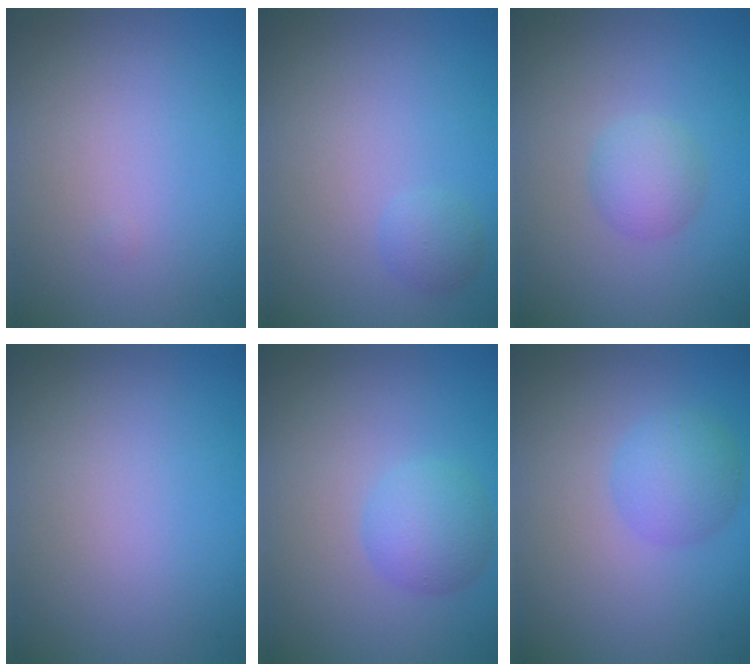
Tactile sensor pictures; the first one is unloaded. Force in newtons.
{"total": 1.3, "press": 1.3, "slide": 0.1}
{"total": 2.5, "press": 2.5, "slide": 0.1}
{"total": 0.0}
{"total": 3.2, "press": 3.2, "slide": 0.0}
{"total": 3.0, "press": 2.9, "slide": 0.2}